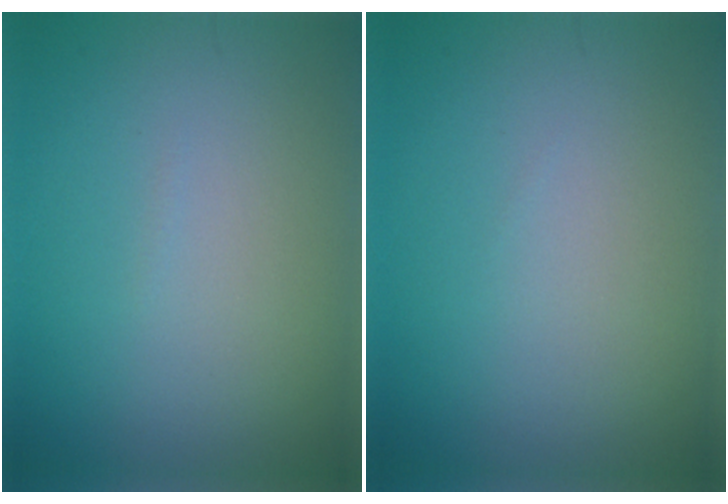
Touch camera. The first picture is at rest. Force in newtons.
{"total": 0.0}